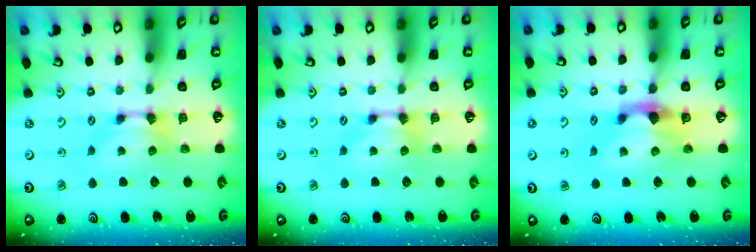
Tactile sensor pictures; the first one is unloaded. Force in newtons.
{"total": 0.0}
{"total": 3.0, "press": 2.7, "slide": 1.4}